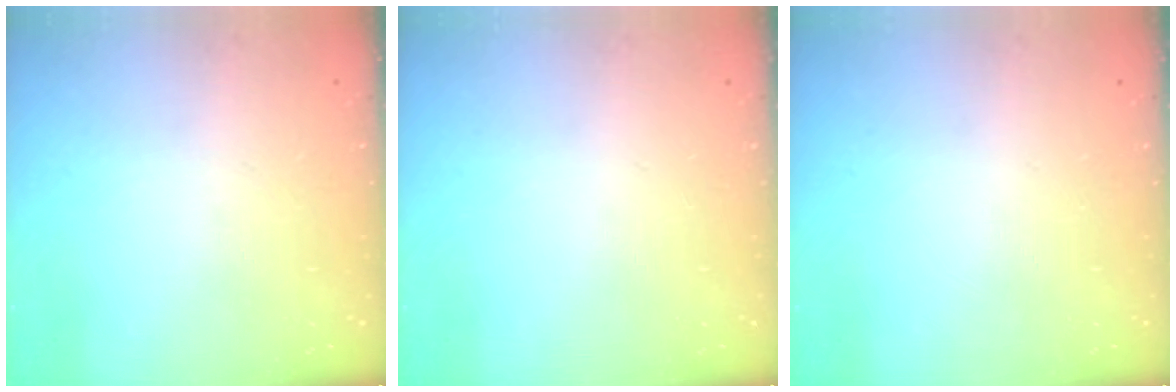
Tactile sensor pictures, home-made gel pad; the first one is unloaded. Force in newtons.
{"total": 0.0}
{"total": 0.0}